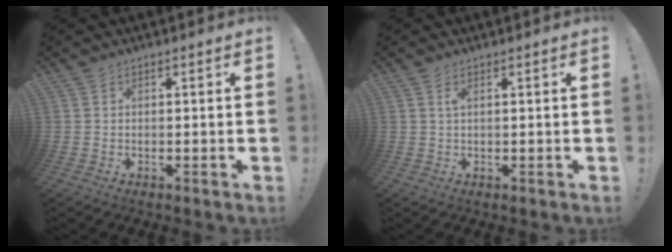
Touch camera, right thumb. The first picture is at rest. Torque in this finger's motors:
{"motor_torque": [-0.04, -0.04, 0.04, -0.07, 0.00]}